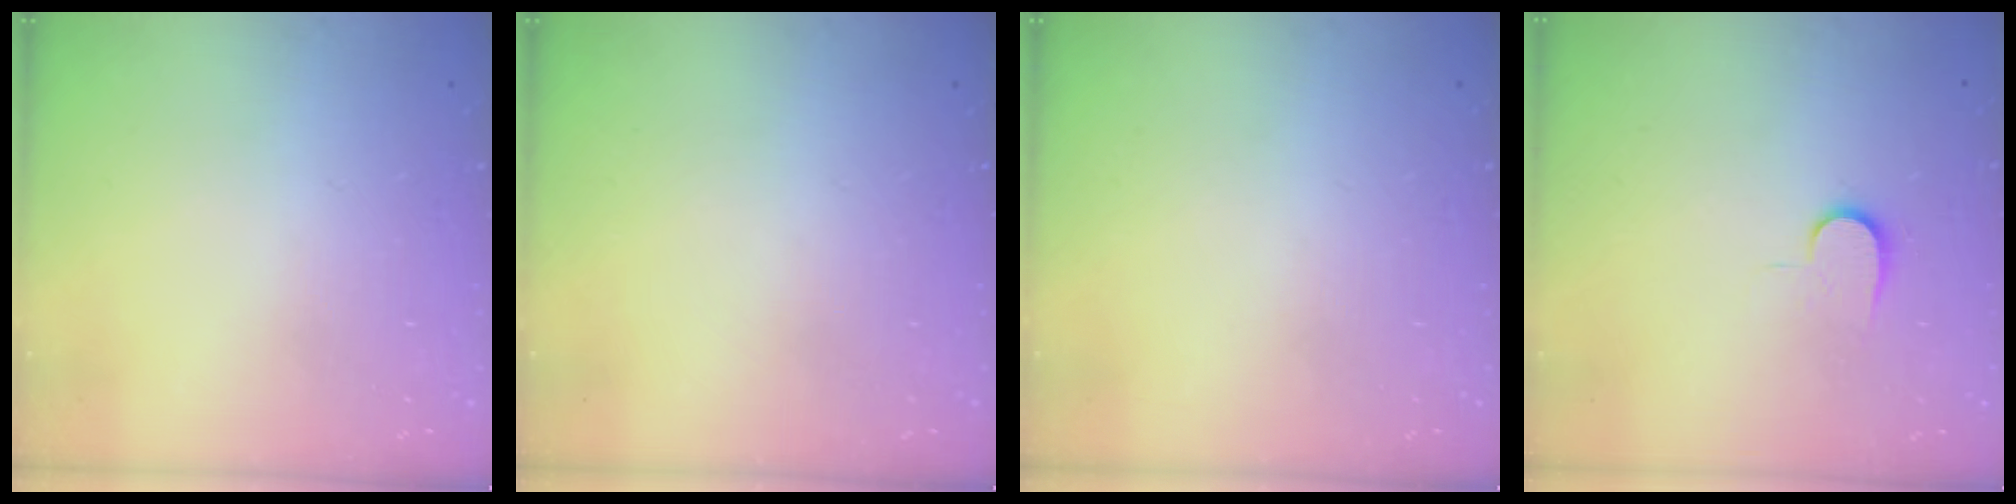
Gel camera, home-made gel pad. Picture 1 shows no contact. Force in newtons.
{"total": 0.0}
{"total": 0.0}
{"total": 6.4, "press": 6.3, "slide": 0.7}